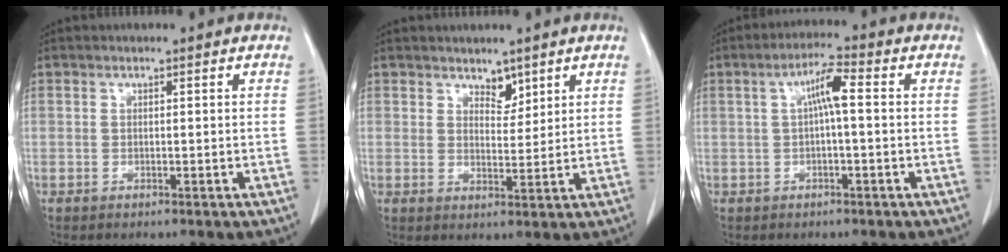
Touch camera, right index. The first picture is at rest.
{"total": 3.0, "force": [2.3, 1.5, 1.1], "torque": [-0.014, -0.006, 0.042]}
{"total": 4.8, "force": [0.6, 0.5, 4.7], "torque": [-0.085, 0.014, 0.009]}